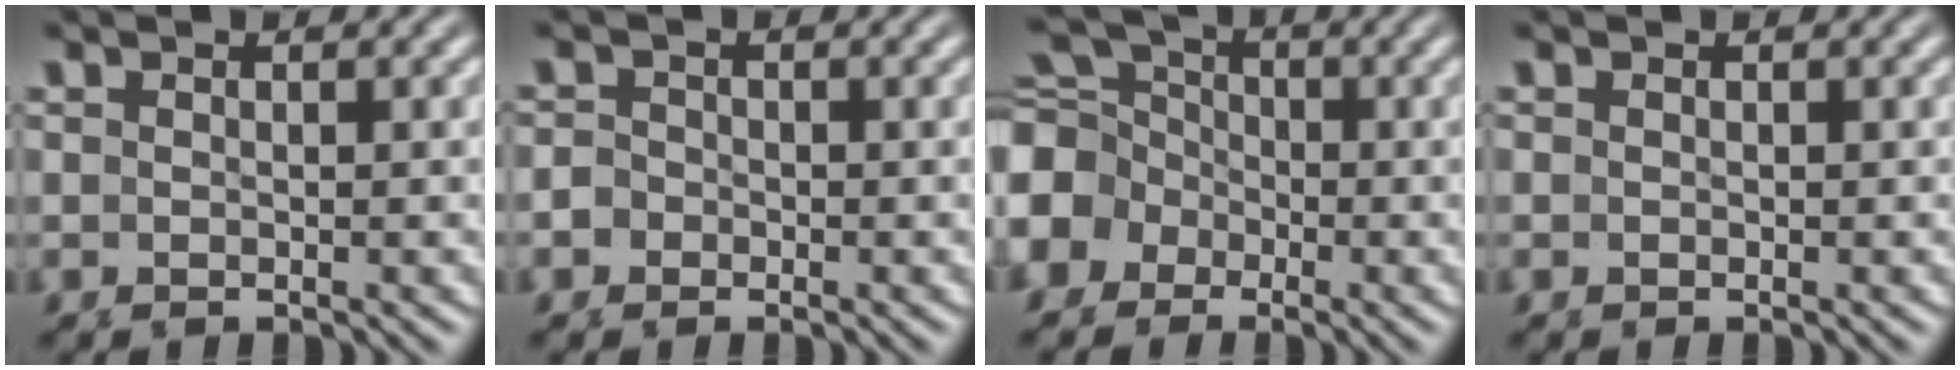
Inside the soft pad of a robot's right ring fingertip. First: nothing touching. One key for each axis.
{"total": 1.0, "fx": -0.5, "fy": 0.9, "fz": -0.1, "tx": 0.004, "ty": 0.001, "tz": -0.011}
{"total": 7.7, "fx": -0.1, "fy": 7.1, "fz": 3.1, "tx": -0.065, "ty": -0.012, "tz": -0.008}
{"total": 0.0}